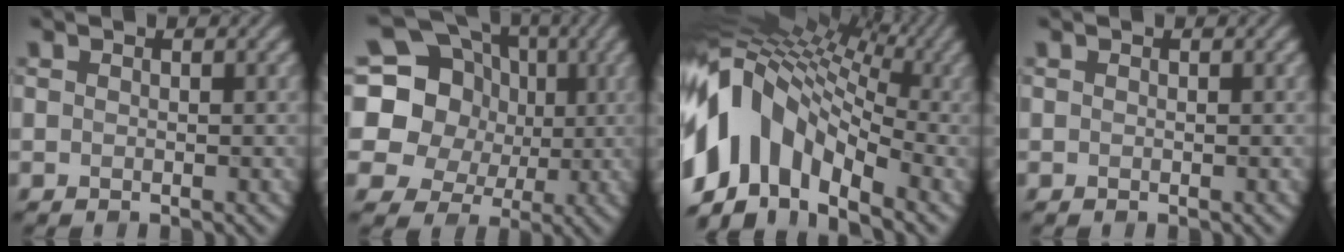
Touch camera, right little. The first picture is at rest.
{"total": 18.2, "force": [3.4, 16.4, 7.0], "torque": [-0.154, 0.021, 0.030]}
{"total": 14.4, "force": [-3.0, 9.4, 10.4], "torque": [-0.217, 0.013, -0.066]}
{"total": 0.0}